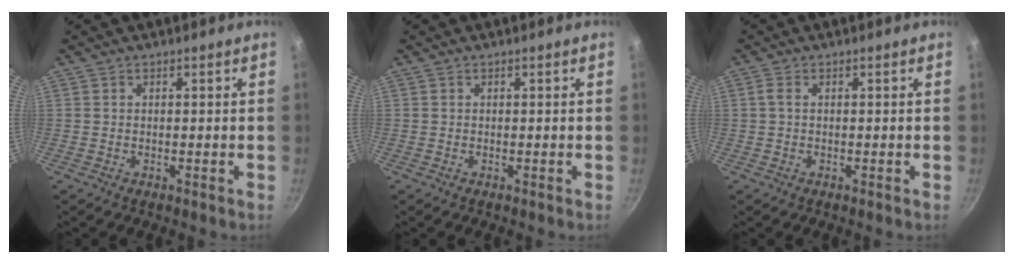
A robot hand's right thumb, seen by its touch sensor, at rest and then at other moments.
{"total": 0.0}
{"total": 1.2, "force": [0.3, 0.6, 1.0], "torque": [-0.021, 0.003, 0.004]}